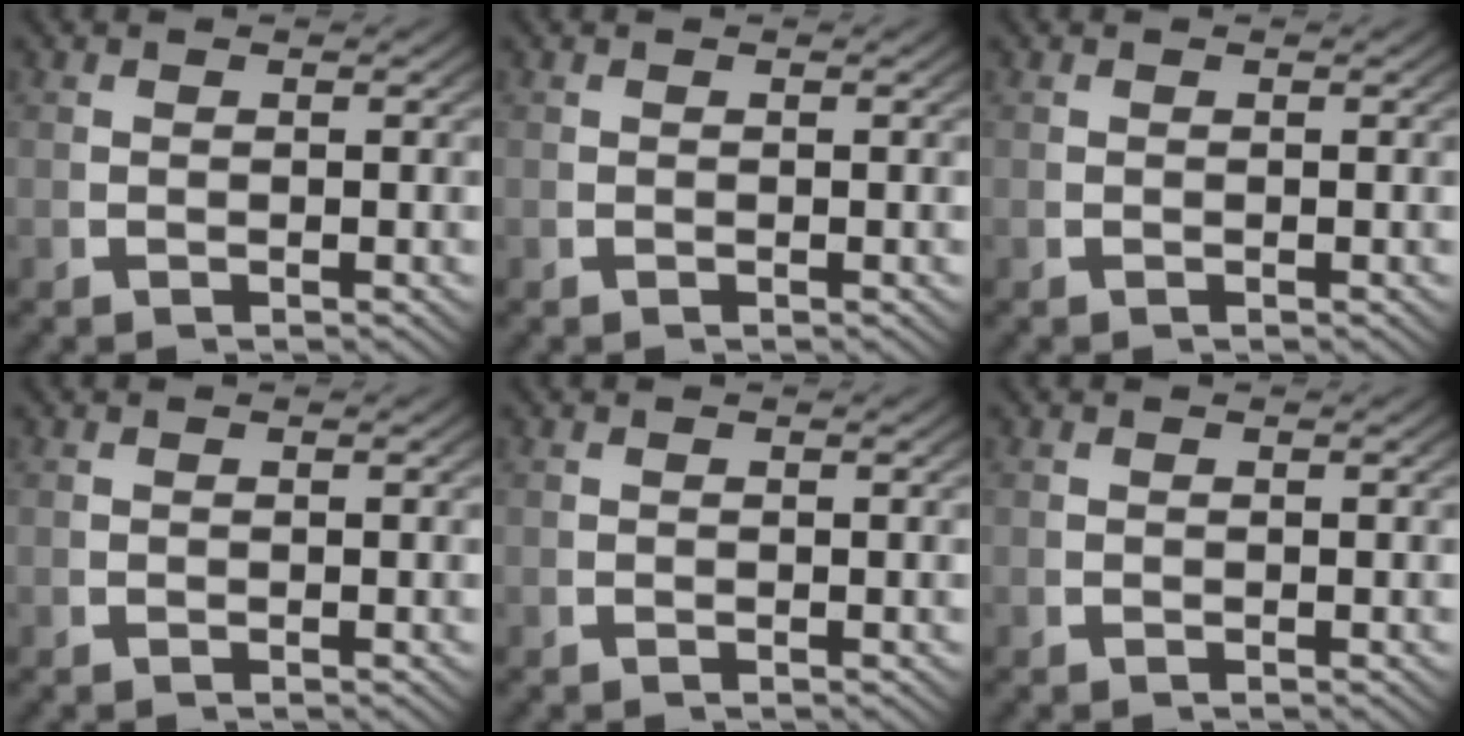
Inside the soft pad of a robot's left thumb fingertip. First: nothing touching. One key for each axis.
{"total": 0.0}
{"total": 0.0}
{"total": 0.0}
{"total": 0.0}
{"total": 0.0}